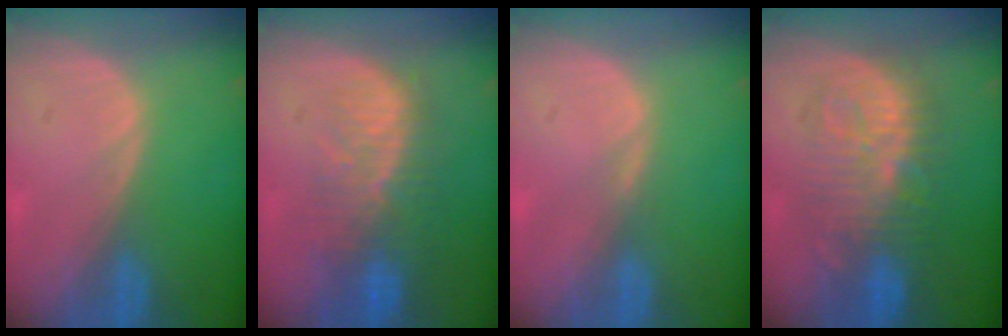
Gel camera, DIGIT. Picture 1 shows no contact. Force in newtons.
{"total": 10.1, "press": 8.5, "slide": 5.5}
{"total": 0.7, "press": 0.7, "slide": 0.2}
{"total": 9.5, "press": 9.4, "slide": 0.8}